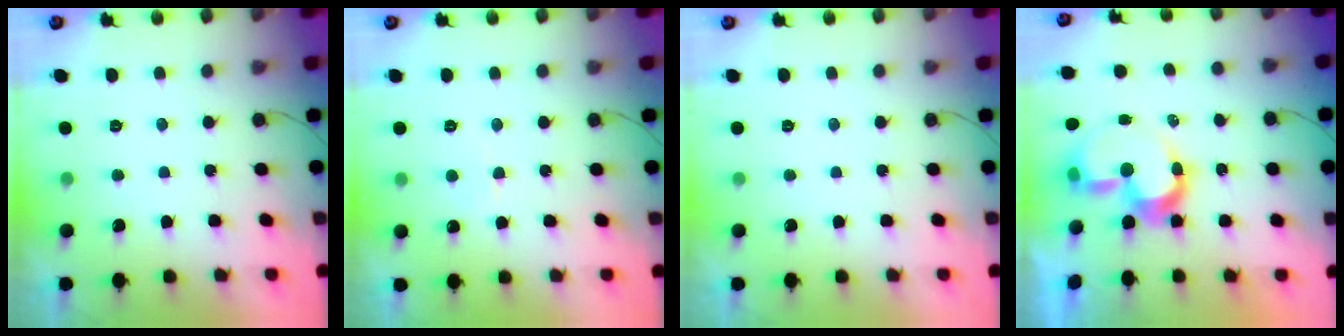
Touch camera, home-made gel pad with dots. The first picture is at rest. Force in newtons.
{"total": 3.6, "press": 3.6, "slide": 0.3}
{"total": 0.0}
{"total": 9.8, "press": 9.3, "slide": 3.2}